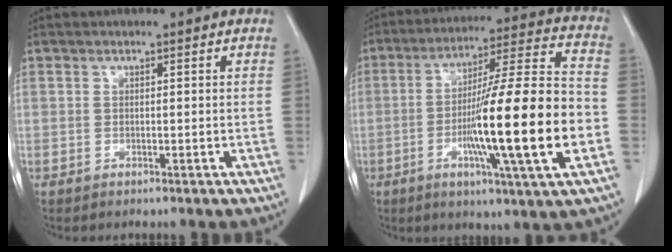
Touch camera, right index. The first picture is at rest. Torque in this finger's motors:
{"motor_torque": [2.14, 0.00, 1.05, 0.21]}